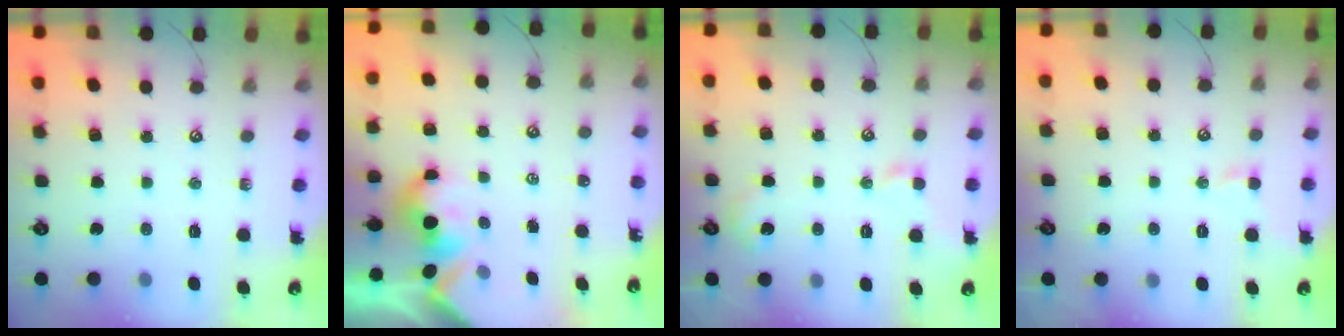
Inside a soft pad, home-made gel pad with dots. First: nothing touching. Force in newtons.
{"total": 2.7, "press": 2.7, "slide": 0.6}
{"total": 4.4, "press": 4.3, "slide": 0.7}
{"total": 1.0, "press": 1.0, "slide": 0.1}